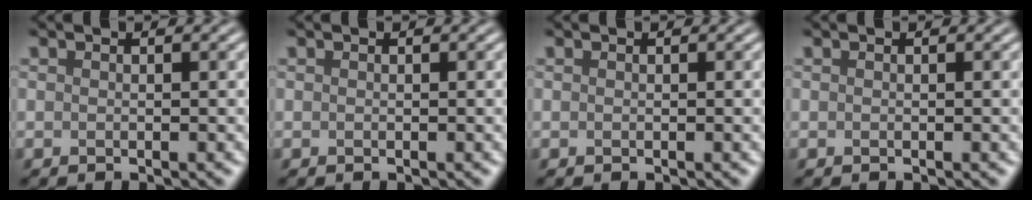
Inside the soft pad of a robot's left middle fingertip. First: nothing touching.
{"total": 0.0}
{"total": 0.0}
{"total": 0.0}